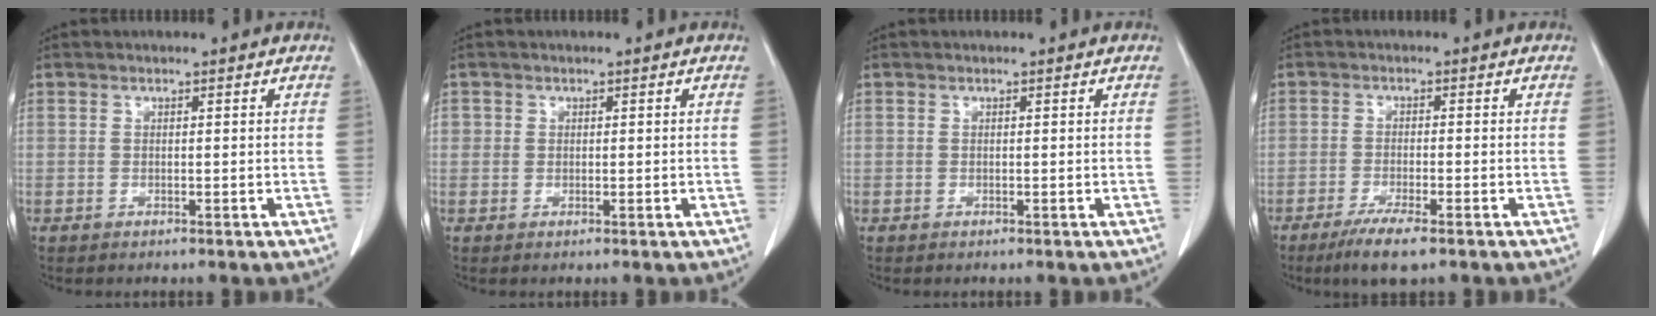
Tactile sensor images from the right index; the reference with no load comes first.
{"total": 1.1, "force": [0.2, 1.0, 0.2], "torque": [0.005, 0.004, 0.002]}
{"total": 0.0}
{"total": 5.5, "force": [-3.7, 0.5, 4.1], "torque": [-0.078, -0.014, -0.063]}